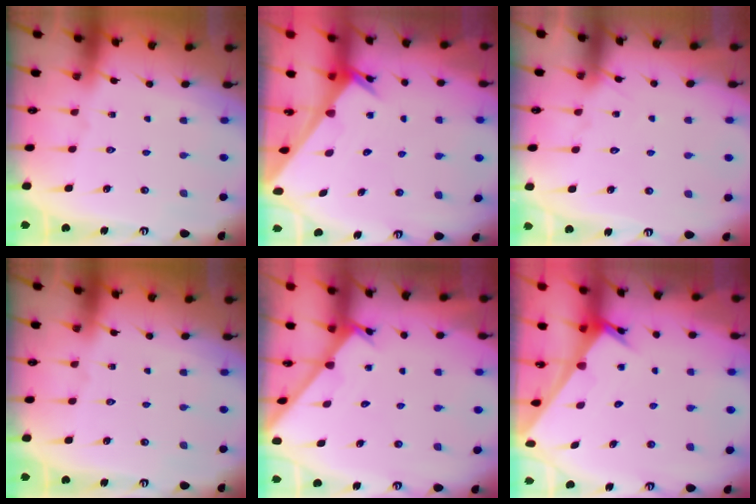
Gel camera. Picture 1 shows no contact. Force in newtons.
{"total": 3.4, "press": 3.4, "slide": 0.4}
{"total": 5.7, "press": 5.7, "slide": 0.5}
{"total": 0.0}
{"total": 2.6, "press": 2.6, "slide": 0.2}
{"total": 2.5, "press": 2.5, "slide": 0.1}